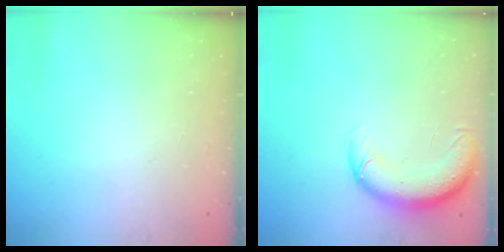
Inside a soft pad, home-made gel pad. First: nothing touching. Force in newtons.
{"total": 9.1, "press": 8.7, "slide": 2.5}